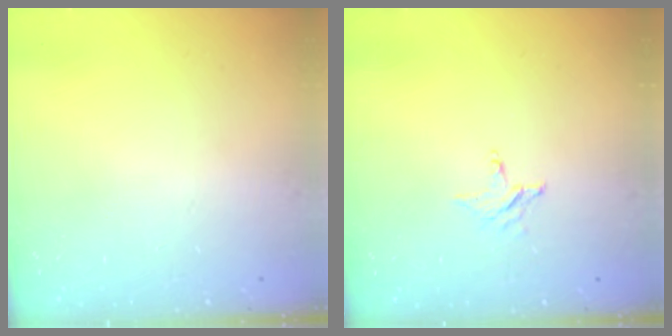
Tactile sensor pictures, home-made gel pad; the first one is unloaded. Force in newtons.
{"total": 2.8, "press": 2.8, "slide": 0.3}